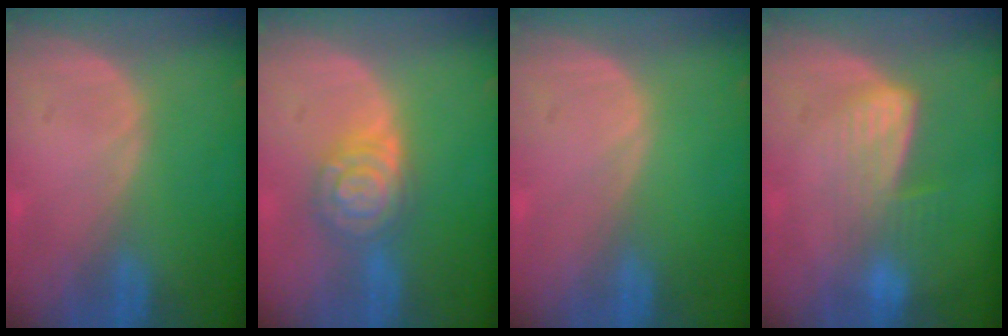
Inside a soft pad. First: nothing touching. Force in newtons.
{"total": 6.6, "press": 6.6, "slide": 0.3}
{"total": 0.0}
{"total": 7.2, "press": 6.0, "slide": 4.0}